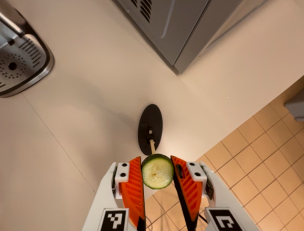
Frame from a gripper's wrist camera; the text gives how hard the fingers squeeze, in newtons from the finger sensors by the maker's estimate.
{"total": 8.0, "left": 7.8, "right": 8.3}